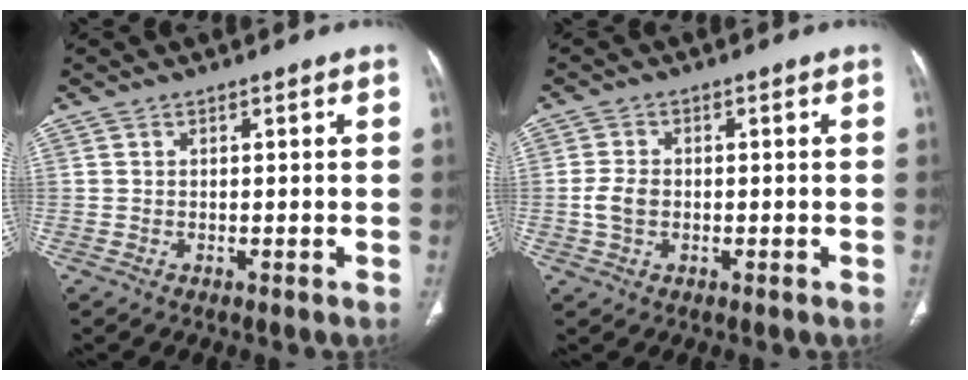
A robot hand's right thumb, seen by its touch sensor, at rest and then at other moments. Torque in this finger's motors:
{"motor_torque": [0.95, 0.78, 0.53, -0.41, 0.17]}